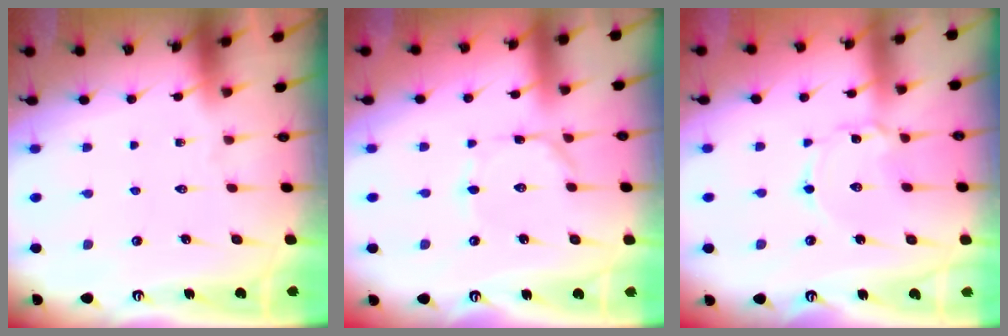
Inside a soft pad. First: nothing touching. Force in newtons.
{"total": 0.9, "press": 0.9, "slide": 0.0}
{"total": 1.7, "press": 1.7, "slide": 0.0}